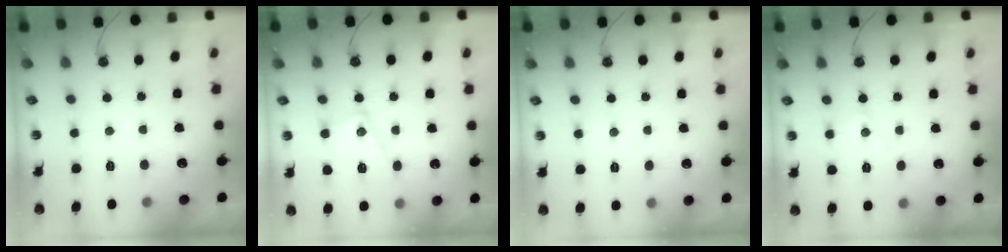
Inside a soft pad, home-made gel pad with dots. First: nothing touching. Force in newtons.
{"total": 13.5, "press": 13.5, "slide": 1.1}
{"total": 4.4, "press": 4.3, "slide": 0.6}
{"total": 6.2, "press": 6.2, "slide": 0.5}